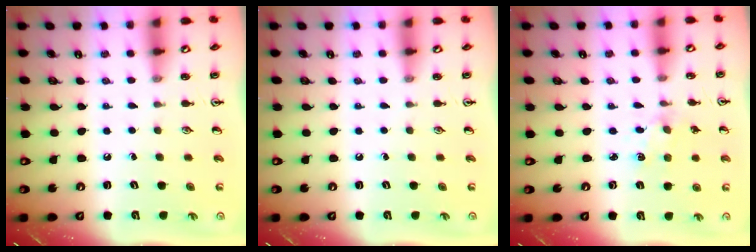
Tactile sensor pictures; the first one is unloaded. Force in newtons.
{"total": 0.0}
{"total": 2.0, "press": 2.0, "slide": 0.3}